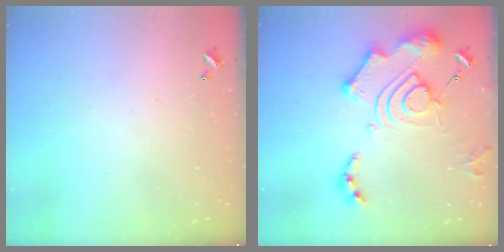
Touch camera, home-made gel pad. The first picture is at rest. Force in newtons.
{"total": 18.3, "press": 18.2, "slide": 1.7}